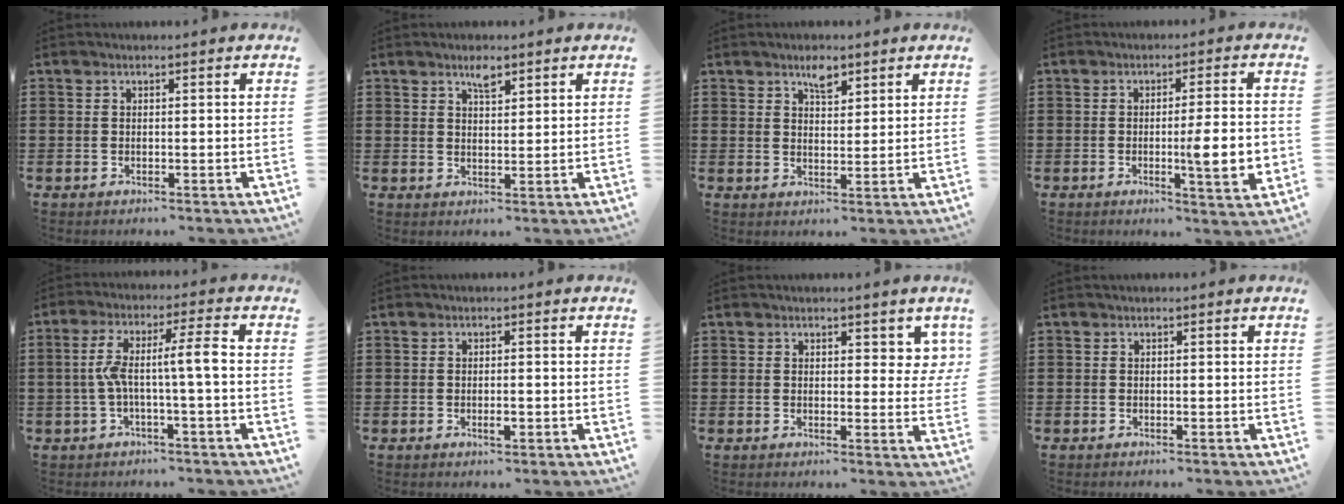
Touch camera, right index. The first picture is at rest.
{"total": 2.7, "force": [2.0, 0.9, 1.6], "torque": [-0.027, 0.001, 0.033]}
{"total": 3.4, "force": [2.5, 1.4, 1.8], "torque": [-0.026, -0.002, 0.041]}
{"total": 7.9, "force": [-1.1, 1.1, 7.7], "torque": [-0.111, -0.012, -0.019]}
{"total": 7.3, "force": [-0.5, 0.4, 7.2], "torque": [-0.140, 0.003, -0.019]}
{"total": 1.6, "force": [-0.4, 0.4, 1.5], "torque": [-0.026, -0.001, -0.007]}
{"total": 3.4, "force": [2.0, 2.2, 1.7], "torque": [-0.017, 0.003, 0.030]}
{"total": 0.0}